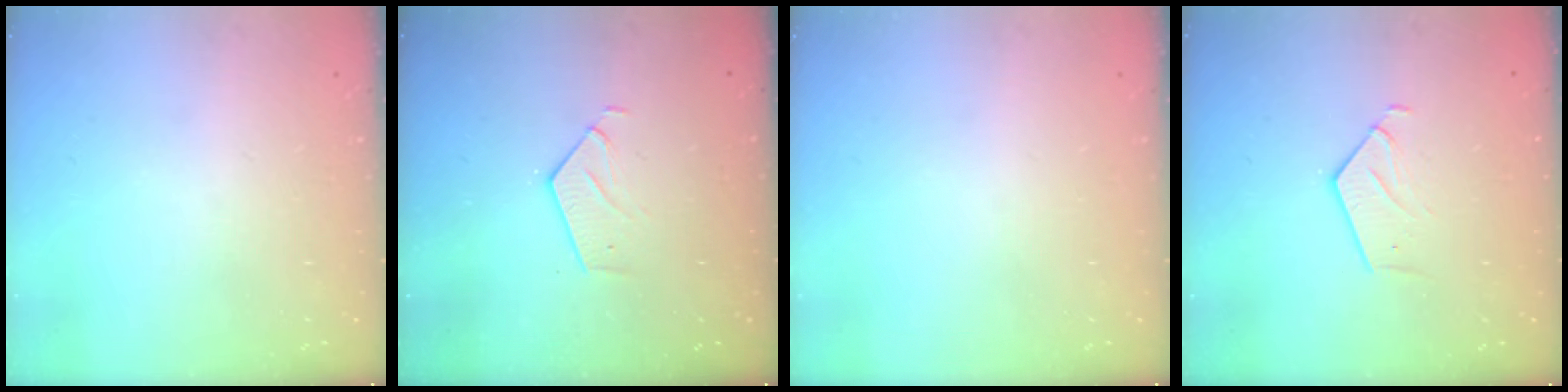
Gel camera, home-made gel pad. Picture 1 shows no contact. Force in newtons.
{"total": 3.1, "press": 3.1, "slide": 0.2}
{"total": 0.0}
{"total": 3.0, "press": 3.0, "slide": 0.2}